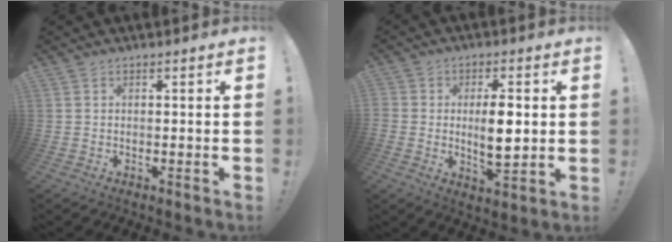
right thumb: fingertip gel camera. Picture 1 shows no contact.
{"total": 8.7, "force": [0.4, 4.5, 7.4], "torque": [-0.125, -0.007, 0.001]}